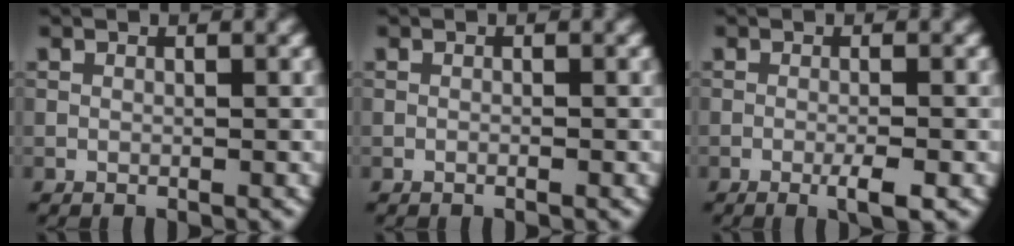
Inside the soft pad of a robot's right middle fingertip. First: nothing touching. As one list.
[{"total": 0.0}, {"total": 2.3, "force": [-1.0, 0.3, 2.0], "torque": [-0.033, -0.001, -0.019]}]